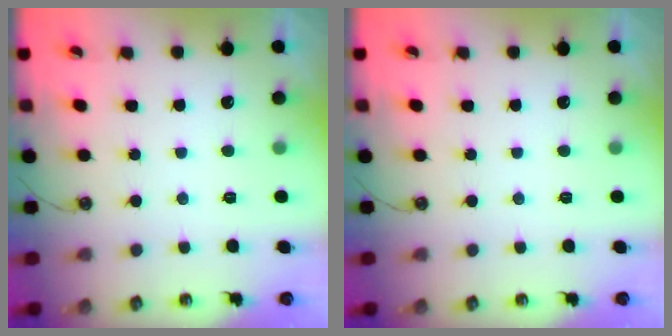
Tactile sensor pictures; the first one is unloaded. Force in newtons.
{"total": 0.0}